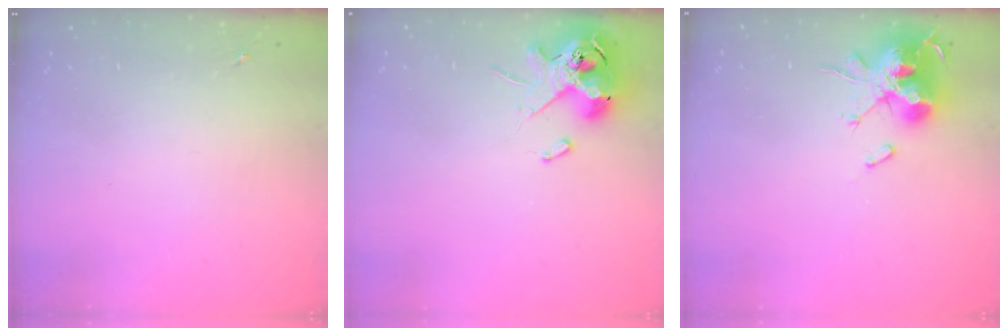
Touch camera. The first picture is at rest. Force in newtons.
{"total": 12.1, "press": 11.9, "slide": 1.9}
{"total": 16.7, "press": 16.7, "slide": 0.1}